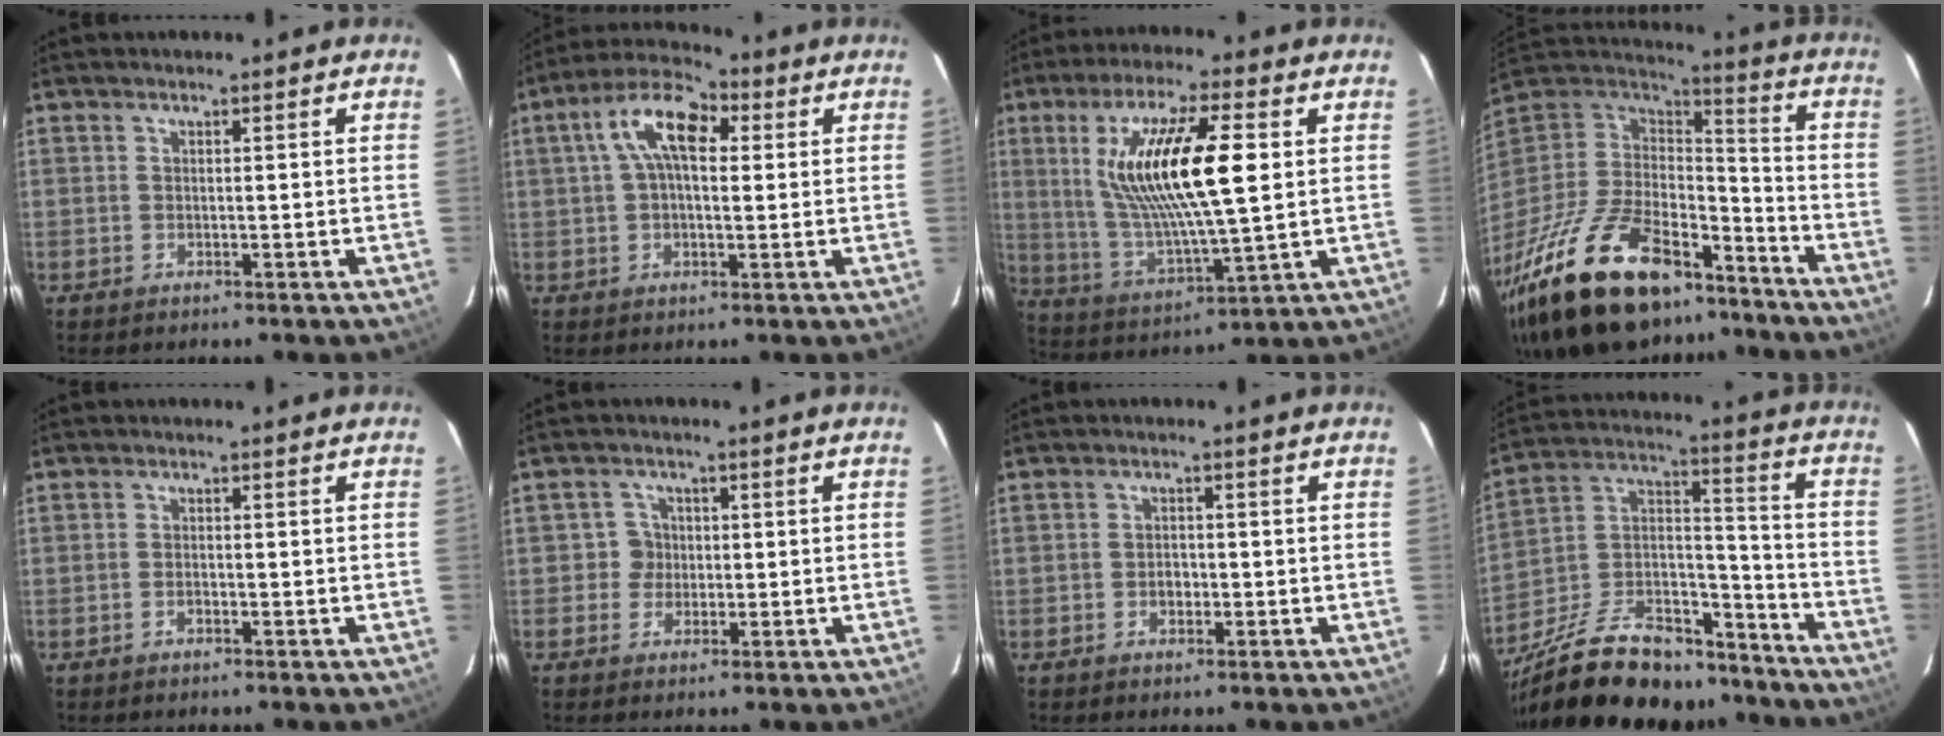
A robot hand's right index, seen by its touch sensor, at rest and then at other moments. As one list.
[{"total": 10.7, "force": [2.7, 5.2, 8.9], "torque": [-0.165, 0.032, 0.038]}, {"total": 18.8, "force": [4.3, 3.8, 17.9], "torque": [-0.342, -0.002, 0.091]}, {"total": 35.2, "force": [-23.6, 16.2, 20.4], "torque": [-0.423, -0.019, -0.371]}, {"total": 0.9, "force": [-0.6, 0.5, 0.4], "torque": [-0.009, 0.002, -0.011]}, {"total": 2.9, "force": [-0.2, 2.9, -0.1], "torque": [0.009, 0.015, -0.004]}, {"total": 1.8, "force": [-0.6, 1.5, 0.9], "torque": [-0.015, 0.006, -0.009]}, {"total": 28.3, "force": [-21.3, 11.8, 14.3], "torque": [-0.295, 0.028, -0.328]}]